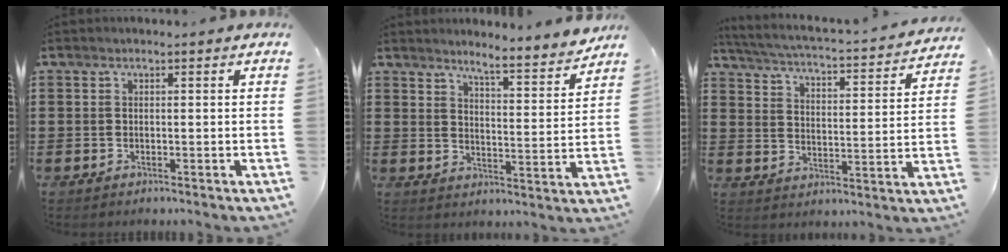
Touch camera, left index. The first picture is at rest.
{"total": 4.9, "force": [4.7, -0.8, 1.2], "torque": [-0.036, -0.041, 0.074]}
{"total": 3.1, "force": [2.8, -0.2, 1.4], "torque": [-0.046, -0.029, 0.036]}